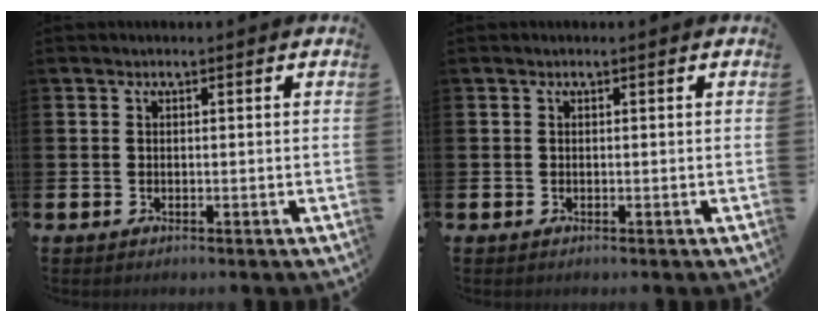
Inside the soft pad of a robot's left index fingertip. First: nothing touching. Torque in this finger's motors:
{"motor_torque": [0.00, 0.00, 0.00, 0.00]}